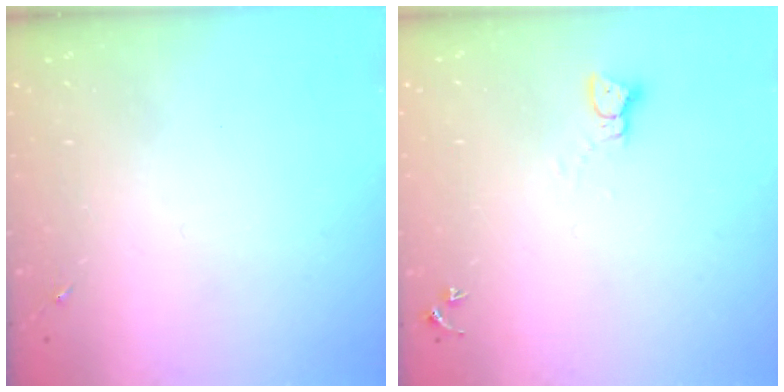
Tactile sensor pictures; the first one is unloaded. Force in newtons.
{"total": 2.3, "press": 2.3, "slide": 0.3}